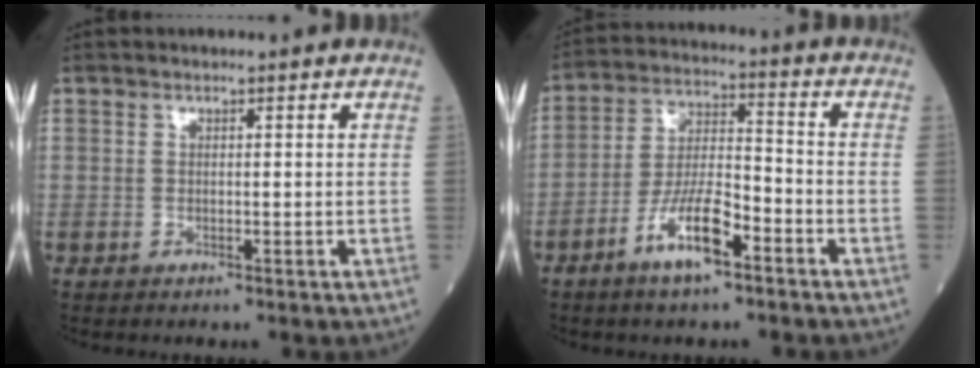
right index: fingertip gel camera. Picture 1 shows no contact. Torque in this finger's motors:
{"motor_torque": [0.36, -0.29, 0.21, 0.06]}